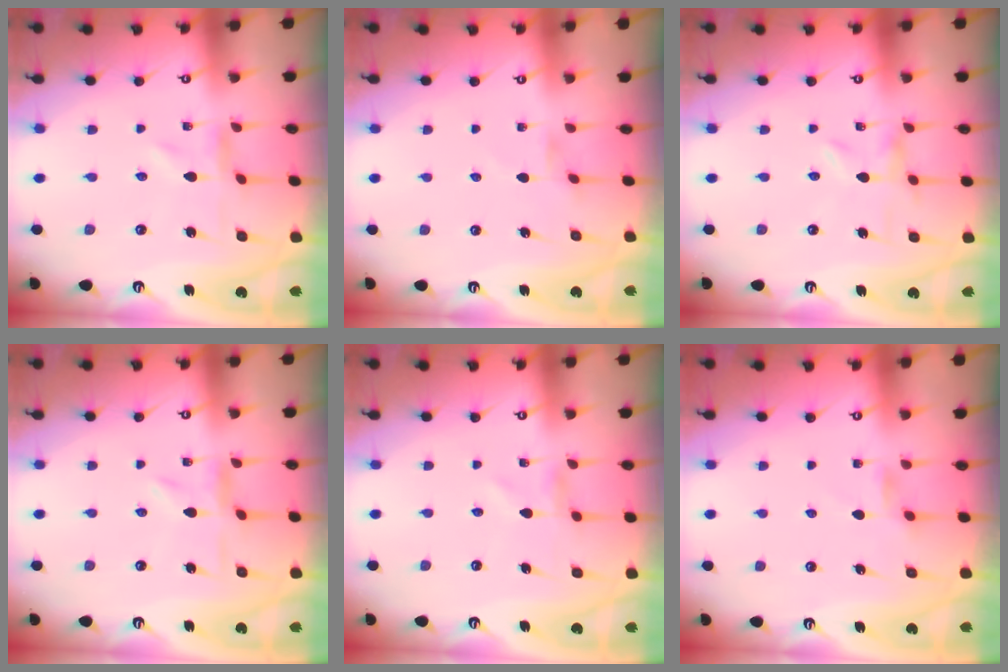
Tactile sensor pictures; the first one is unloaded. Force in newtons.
{"total": 1.4, "press": 1.4, "slide": 0.2}
{"total": 0.0}
{"total": 0.8, "press": 0.7, "slide": 0.4}
{"total": 0.6, "press": 0.6, "slide": 0.2}
{"total": 2.1, "press": 2.1, "slide": 0.3}